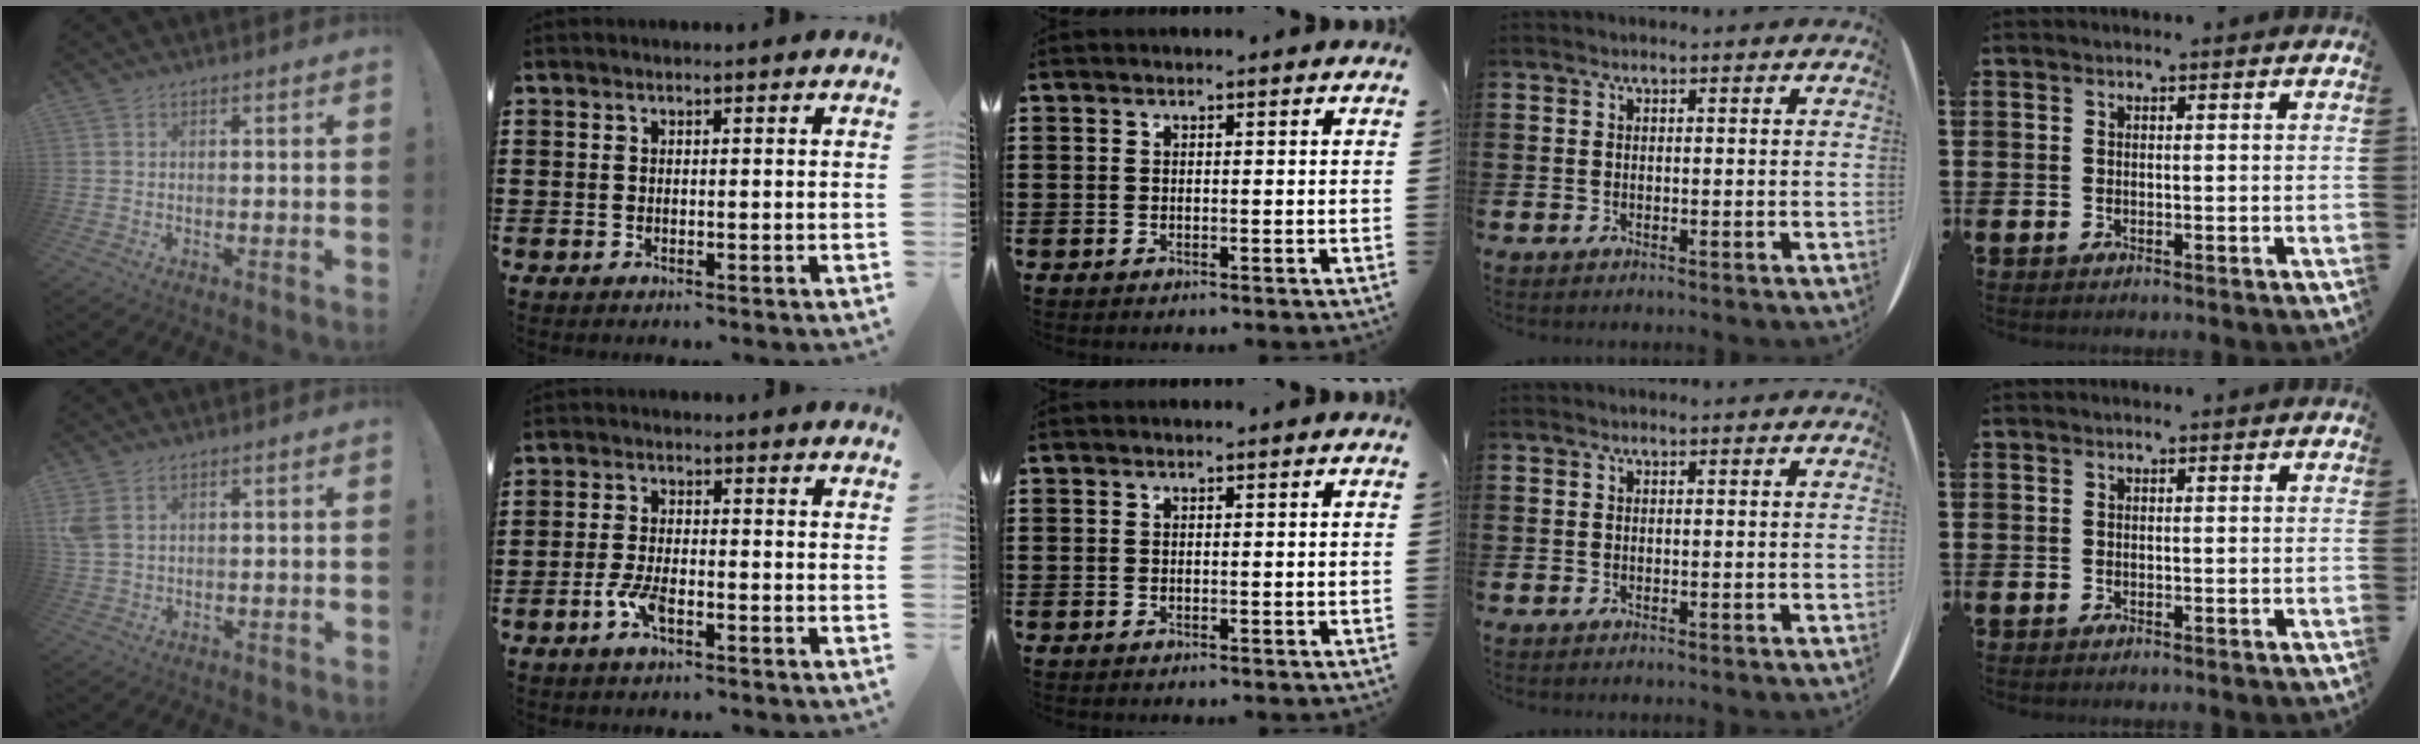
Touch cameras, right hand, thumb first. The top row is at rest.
{"thumb": {"total": 4.4, "force": [2.1, 2.7, 2.8], "torque": [-0.061, -0.006, 0.042]}, "index": {"total": 4.3, "force": [-2.1, 1.4, 3.5], "torque": [-0.081, -0.002, -0.042]}}